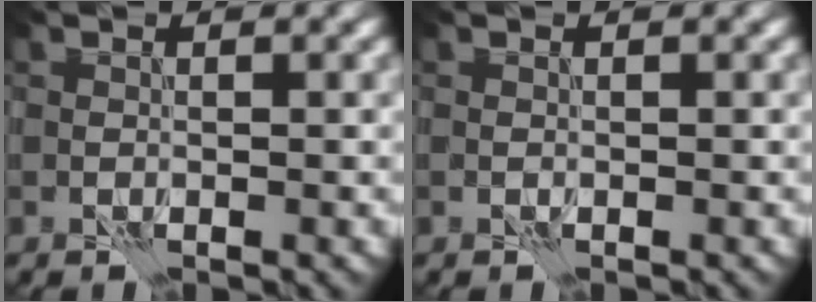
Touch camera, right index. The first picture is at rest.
{"total": 0.0}